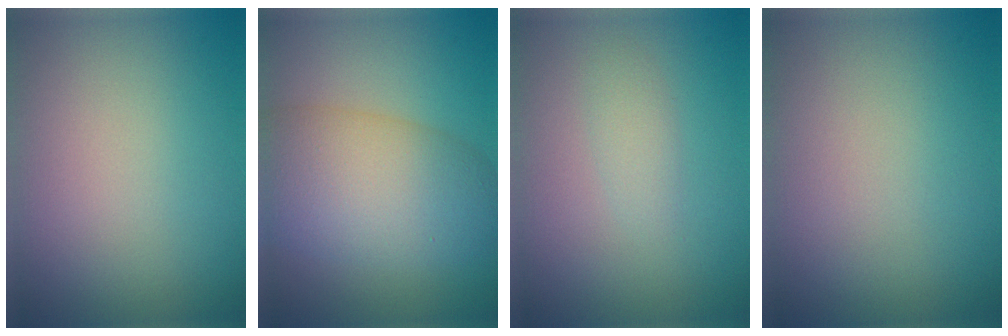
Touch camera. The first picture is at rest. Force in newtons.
{"total": 8.0, "press": 8.0, "slide": 0.3}
{"total": 1.3, "press": 1.3, "slide": 0.1}
{"total": 0.0}